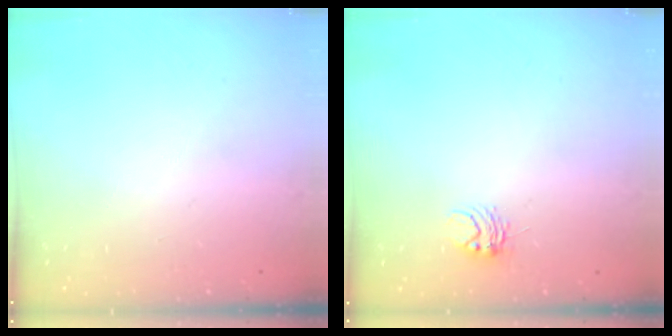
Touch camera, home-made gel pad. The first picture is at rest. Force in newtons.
{"total": 3.9, "press": 3.9, "slide": 0.4}